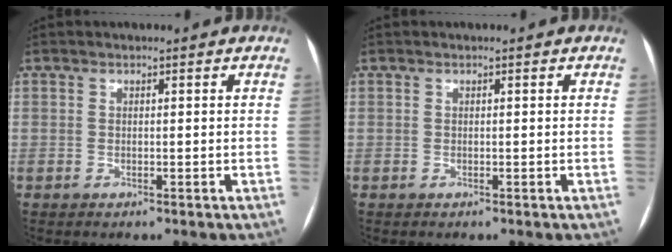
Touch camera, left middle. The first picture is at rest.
{"total": 0.0}